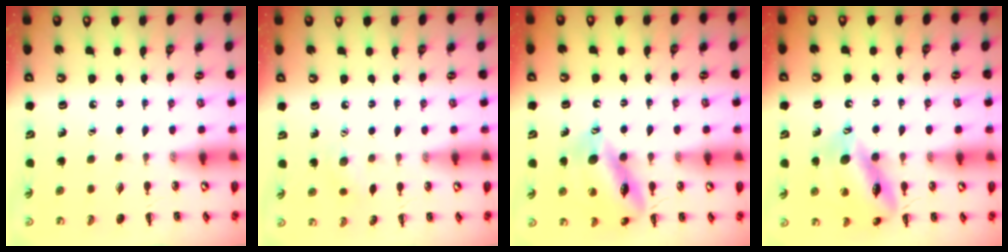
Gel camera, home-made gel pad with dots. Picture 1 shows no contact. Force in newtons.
{"total": 4.4, "press": 4.3, "slide": 1.1}
{"total": 14.4, "press": 14.2, "slide": 2.0}
{"total": 14.4, "press": 14.2, "slide": 2.0}